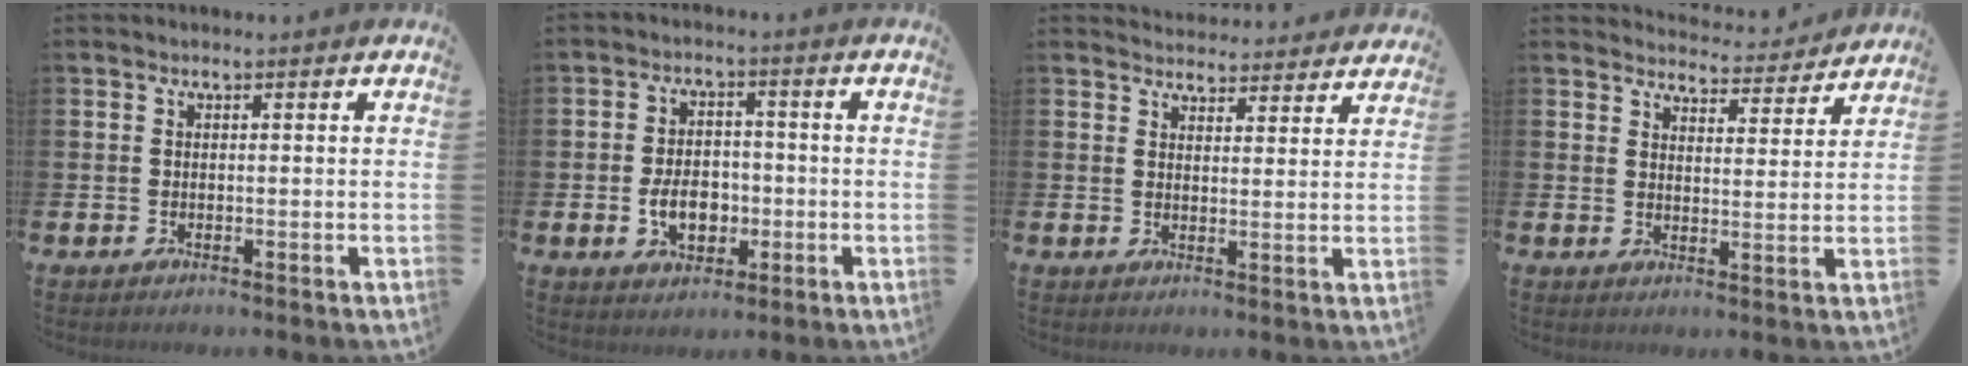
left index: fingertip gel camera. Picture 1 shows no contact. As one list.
[{"total": 5.3, "force": [-1.3, 3.7, 3.5], "torque": [-0.048, 0.002, -0.028]}, {"total": 4.0, "force": [3.9, 0.8, -0.2], "torque": [0.004, -0.027, 0.069]}, {"total": 4.4, "force": [4.3, 0.6, 0.2], "torque": [-0.006, -0.036, 0.073]}]